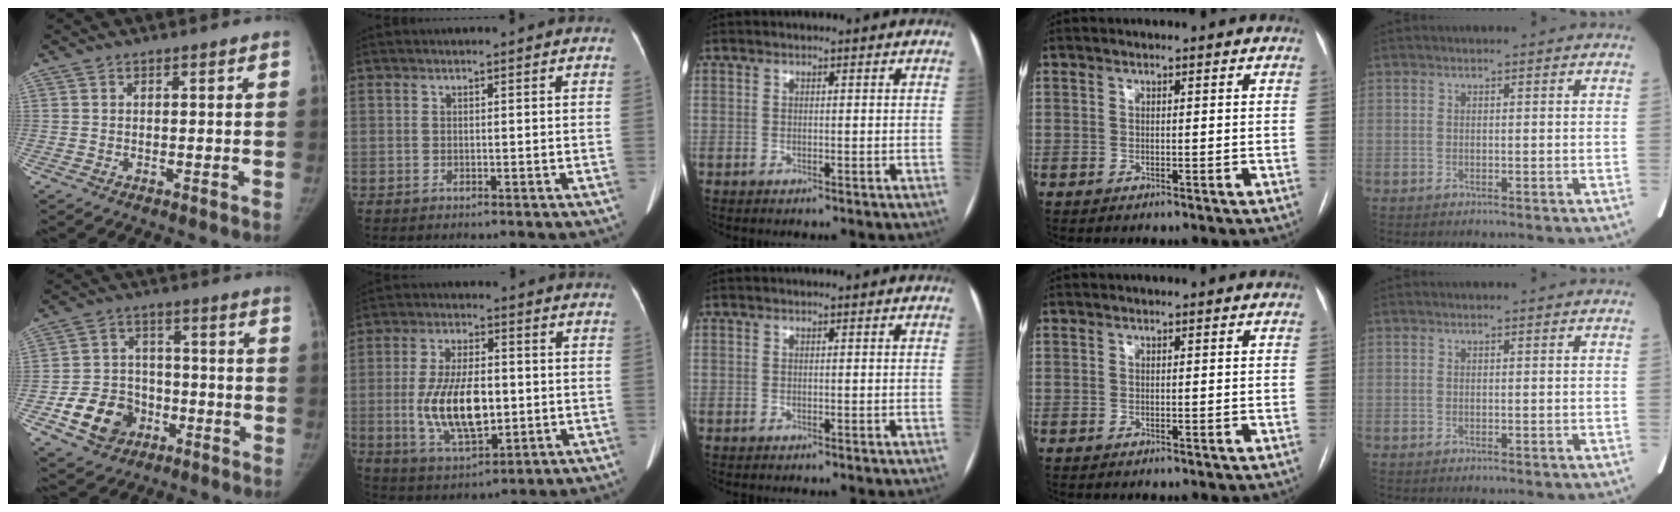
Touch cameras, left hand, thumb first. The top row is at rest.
{"thumb": {"total": 11.9, "force": [-4.8, 9.7, 5.0], "torque": [-0.053, 0.027, -0.074]}, "index": {"total": 12.1, "force": [-1.4, 5.0, 10.9], "torque": [-0.224, -0.011, -0.019]}}